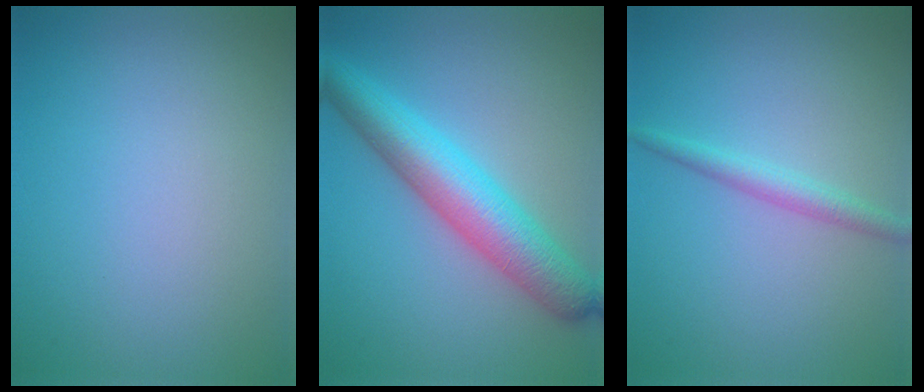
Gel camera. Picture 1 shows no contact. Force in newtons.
{"total": 7.1, "press": 7.1, "slide": 0.2}
{"total": 1.9, "press": 1.9, "slide": 0.0}